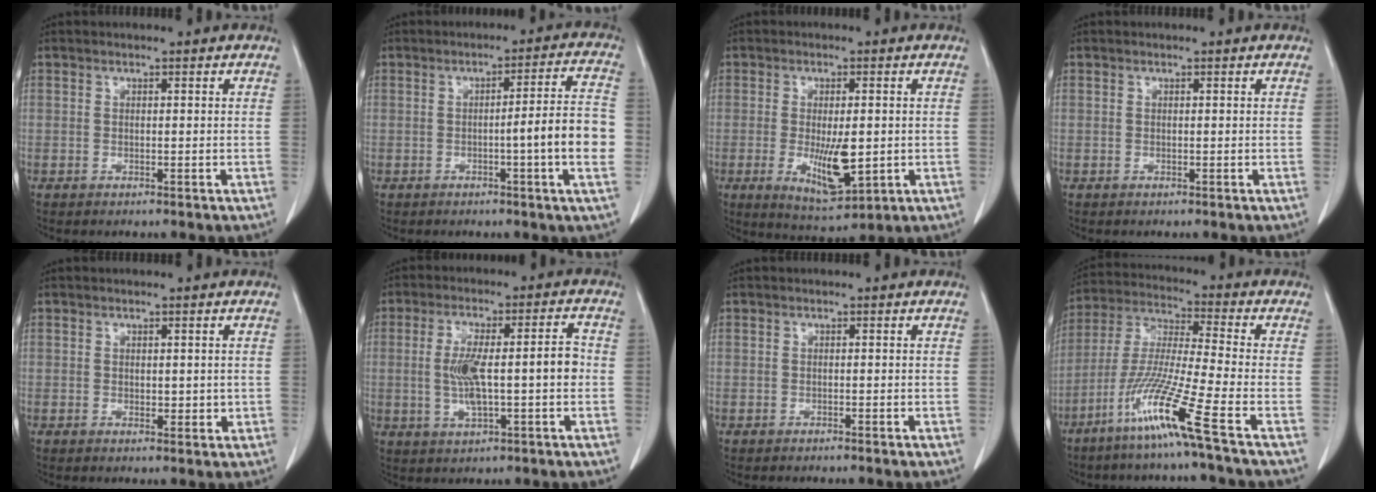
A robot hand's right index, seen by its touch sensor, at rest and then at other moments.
{"total": 9.1, "force": [-1.8, -0.6, 8.9], "torque": [-0.115, 0.009, -0.028]}
{"total": 8.1, "force": [-1.3, 2.5, 7.6], "torque": [-0.133, -0.019, -0.012]}
{"total": 0.0}
{"total": 1.8, "force": [0.1, 1.2, 1.3], "torque": [-0.015, -0.004, 0.006]}
{"total": 10.1, "force": [-0.7, 2.2, 9.8], "torque": [-0.176, 0.021, -0.006]}
{"total": 0.0}
{"total": 12.9, "force": [-7.2, -2.0, 10.5], "torque": [-0.215, -0.033, -0.147]}